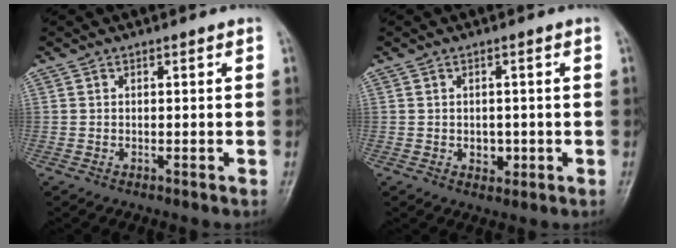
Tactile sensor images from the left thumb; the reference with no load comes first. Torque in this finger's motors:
{"motor_torque": [-0.08, 0.11, 0.24, -0.02, 0.00]}